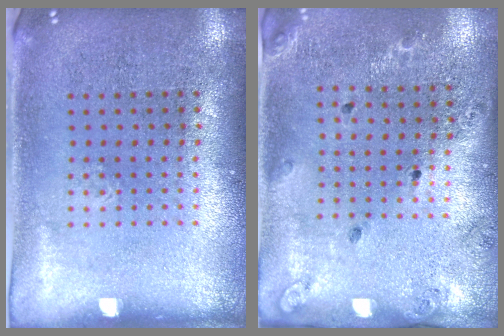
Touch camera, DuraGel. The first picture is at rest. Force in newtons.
{"total": 1.2, "press": 1.1, "slide": 0.5}